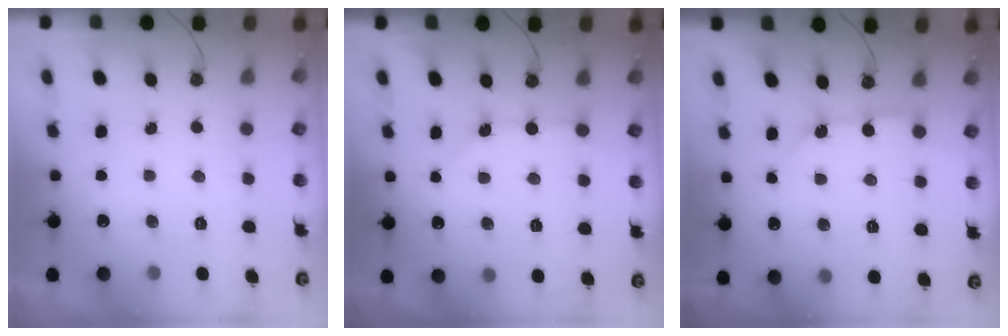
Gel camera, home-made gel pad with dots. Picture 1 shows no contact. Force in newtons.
{"total": 2.4, "press": 2.3, "slide": 0.4}
{"total": 3.0, "press": 2.9, "slide": 0.3}